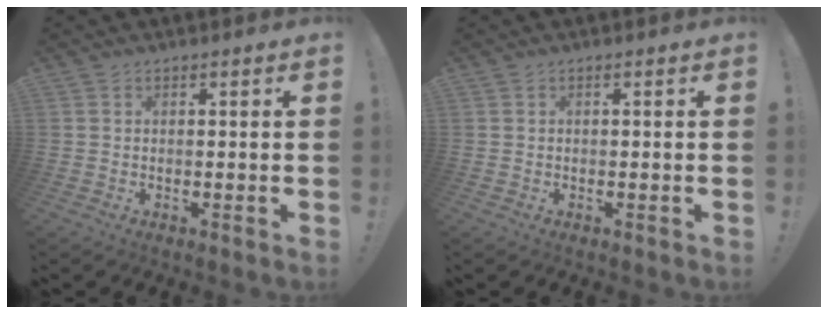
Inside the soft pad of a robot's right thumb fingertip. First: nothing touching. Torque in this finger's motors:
{"motor_torque": [-0.01, 0.13, -0.25, 0.18, 0.08]}